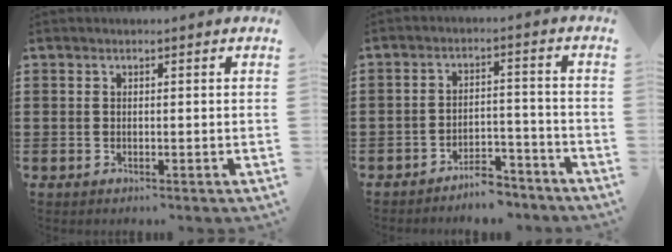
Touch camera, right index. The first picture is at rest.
{"total": 4.9, "force": [-4.7, 1.0, 1.1], "torque": [-0.020, 0.012, -0.094]}